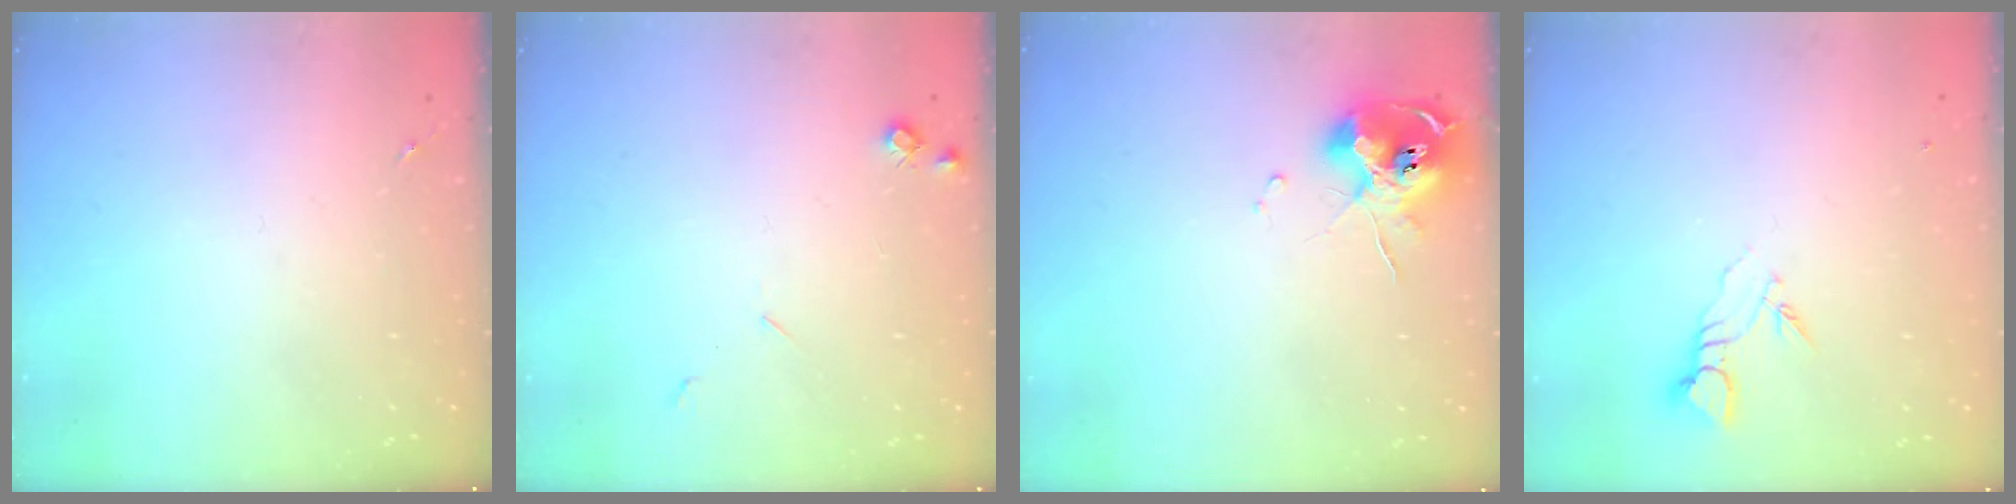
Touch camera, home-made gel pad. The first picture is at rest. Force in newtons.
{"total": 5.6, "press": 5.6, "slide": 0.8}
{"total": 10.6, "press": 10.5, "slide": 1.2}
{"total": 3.7, "press": 3.7, "slide": 0.4}